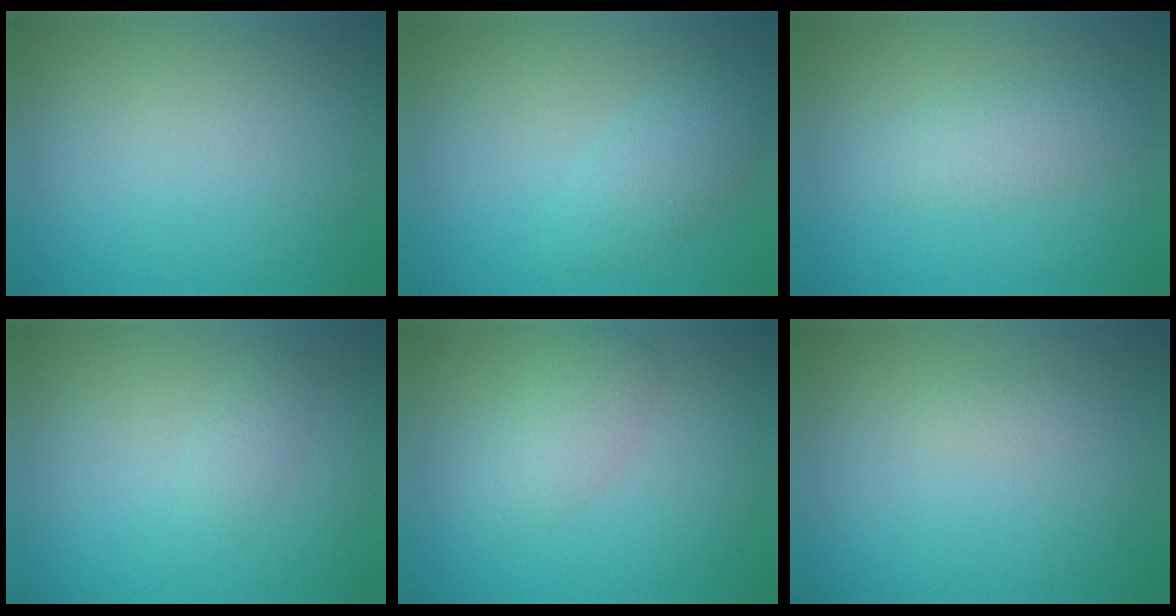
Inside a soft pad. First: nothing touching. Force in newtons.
{"total": 2.5, "press": 2.5, "slide": 0.1}
{"total": 2.3, "press": 2.3, "slide": 0.0}
{"total": 1.1, "press": 1.1, "slide": 0.0}
{"total": 2.6, "press": 2.6, "slide": 0.1}
{"total": 0.6, "press": 0.6, "slide": 0.0}